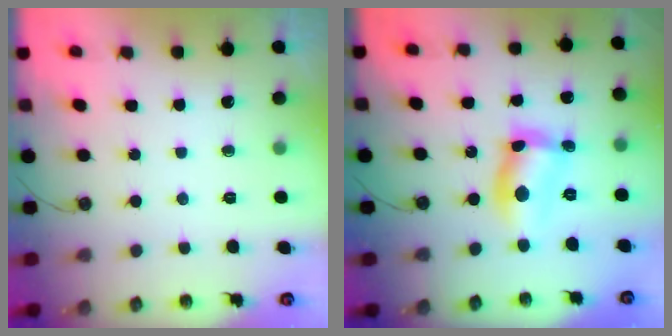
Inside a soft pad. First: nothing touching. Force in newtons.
{"total": 11.0, "press": 11.0, "slide": 0.6}